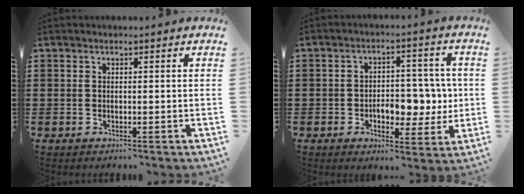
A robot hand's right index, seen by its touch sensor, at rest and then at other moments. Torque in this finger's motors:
{"motor_torque": [1.04, -0.33, 0.41, 0.08]}